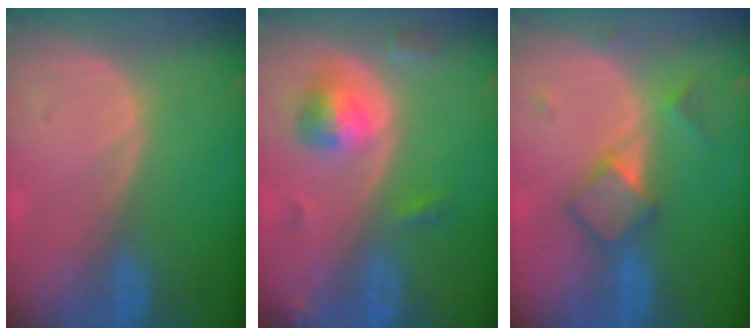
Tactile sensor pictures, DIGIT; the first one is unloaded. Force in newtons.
{"total": 5.2, "press": 5.0, "slide": 1.4}
{"total": 4.8, "press": 4.6, "slide": 1.4}